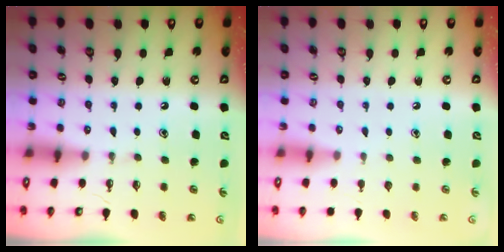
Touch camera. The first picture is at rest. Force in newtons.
{"total": 0.0}